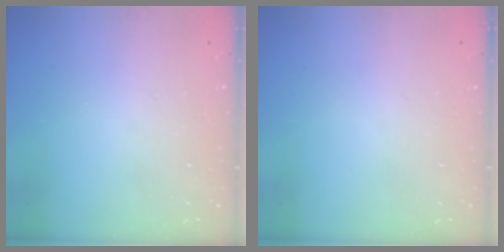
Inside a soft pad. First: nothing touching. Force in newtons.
{"total": 0.0}